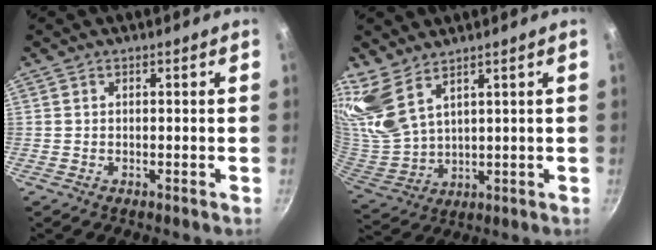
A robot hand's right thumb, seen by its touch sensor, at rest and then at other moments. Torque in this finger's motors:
{"motor_torque": [-1.43, 1.79, 0.76, 0.87, 0.17]}